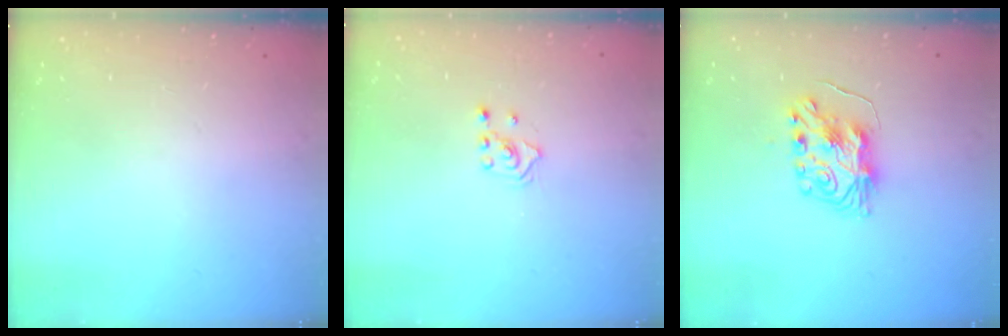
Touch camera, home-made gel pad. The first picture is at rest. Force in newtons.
{"total": 2.4, "press": 2.2, "slide": 0.8}
{"total": 7.8, "press": 7.8, "slide": 0.2}